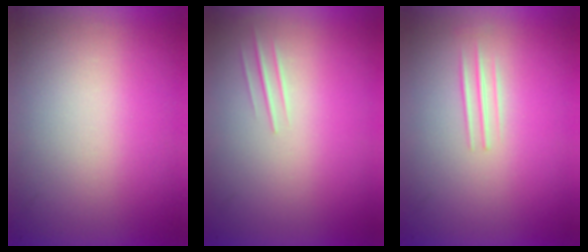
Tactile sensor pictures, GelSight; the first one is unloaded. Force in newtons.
{"total": 1.0}
{"total": 1.4}